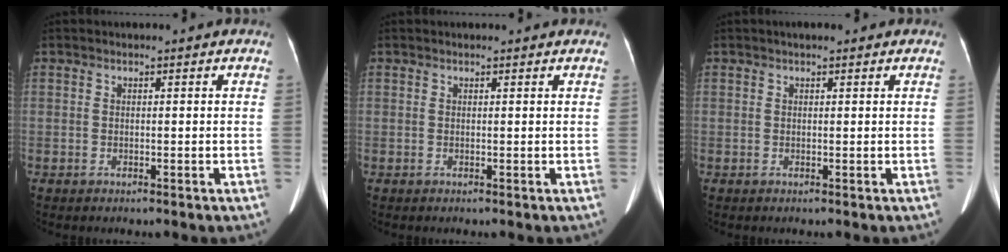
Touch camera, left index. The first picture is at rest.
{"total": 1.8, "force": [1.8, 0.2, 0.5], "torque": [-0.011, 0.014, 0.018]}
{"total": 2.0, "force": [1.4, 0.6, 1.2], "torque": [-0.014, 0.017, 0.017]}